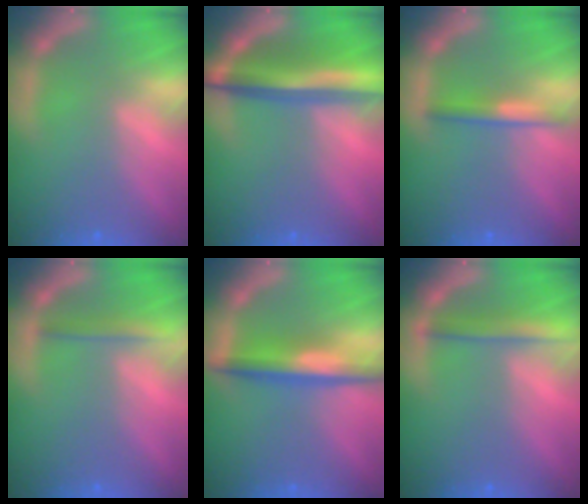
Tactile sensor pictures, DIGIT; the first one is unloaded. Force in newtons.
{"total": 8.1}
{"total": 2.4}
{"total": 2.0}
{"total": 5.0}
{"total": 2.9}